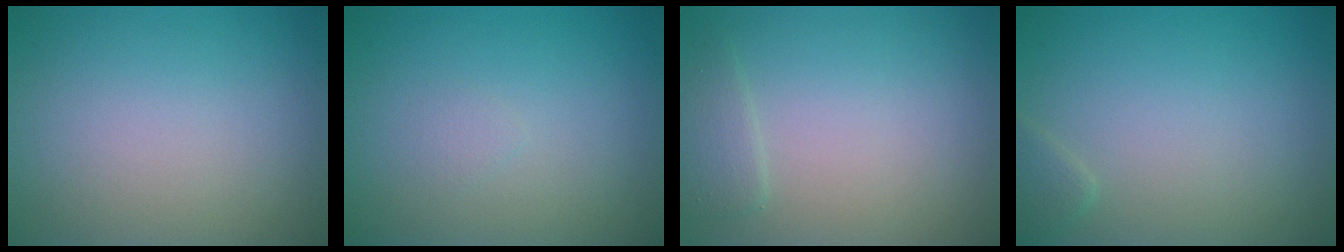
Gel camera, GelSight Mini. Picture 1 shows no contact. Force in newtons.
{"total": 0.6, "press": 0.6, "slide": 0.1}
{"total": 1.5, "press": 1.4, "slide": 0.1}
{"total": 1.1, "press": 1.1, "slide": 0.1}